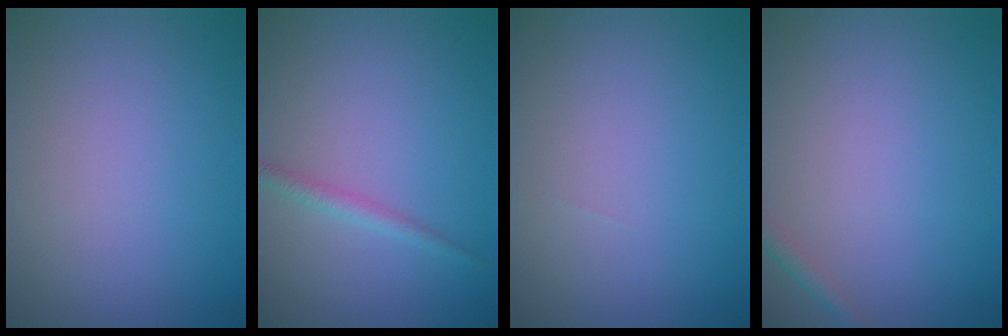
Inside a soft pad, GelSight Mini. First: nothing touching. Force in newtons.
{"total": 1.4, "press": 1.4, "slide": 0.0}
{"total": 0.0}
{"total": 1.2, "press": 1.2, "slide": 0.0}